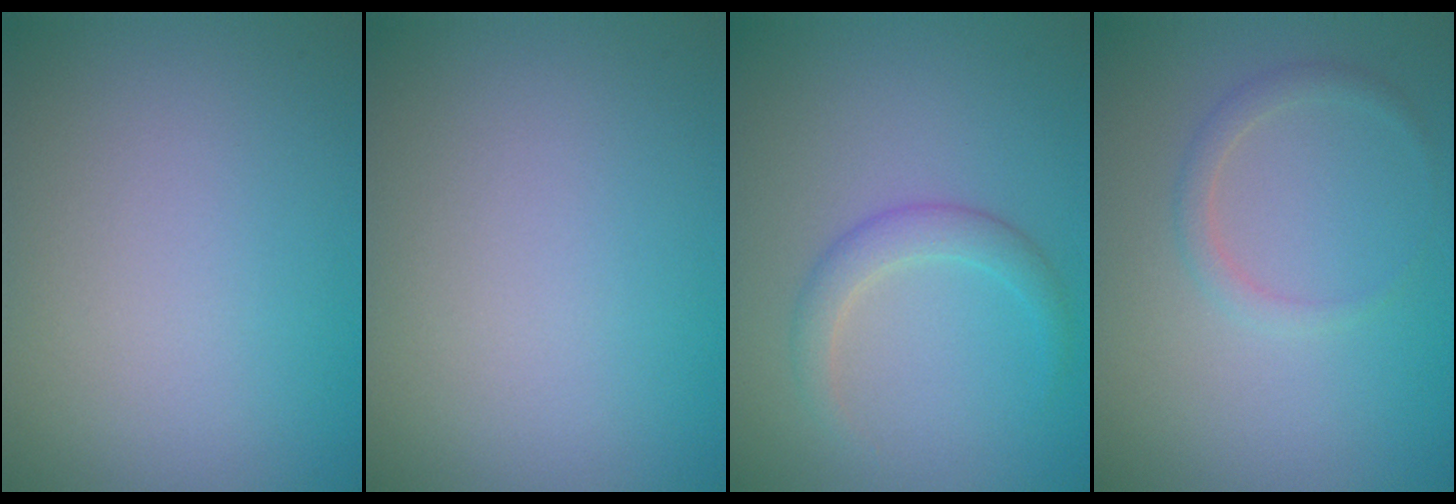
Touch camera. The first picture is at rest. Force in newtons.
{"total": 0.0}
{"total": 2.1, "press": 2.1, "slide": 0.1}
{"total": 1.3, "press": 1.3, "slide": 0.1}